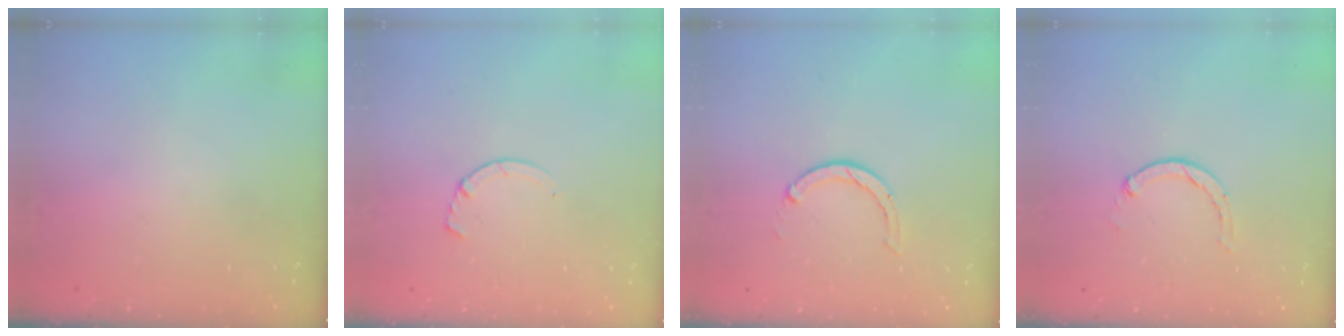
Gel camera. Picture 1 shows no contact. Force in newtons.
{"total": 2.9, "press": 2.9, "slide": 0.4}
{"total": 2.0, "press": 2.0, "slide": 0.3}
{"total": 0.8, "press": 0.8, "slide": 0.2}